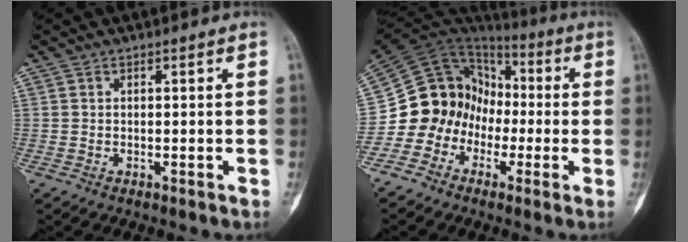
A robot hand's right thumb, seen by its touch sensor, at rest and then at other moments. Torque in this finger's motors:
{"motor_torque": [0.29, 0.31, 0.18, -0.10, 0.08]}